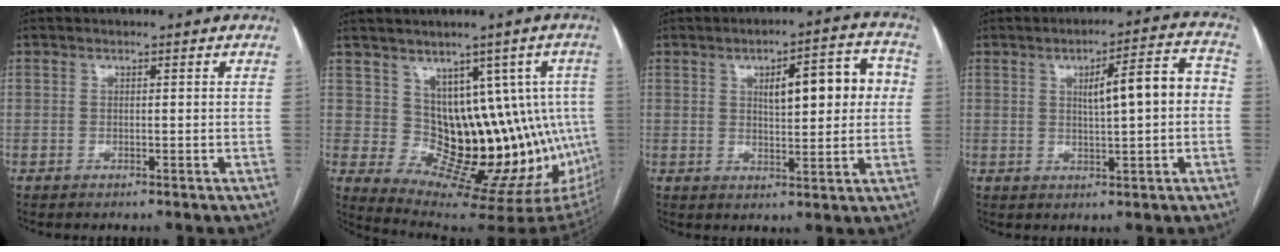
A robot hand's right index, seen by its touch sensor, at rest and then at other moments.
{"total": 15.4, "force": [1.9, 8.2, 12.9], "torque": [-0.141, 0.016, 0.053]}
{"total": 10.5, "force": [2.2, 3.1, 9.8], "torque": [-0.132, 0.029, 0.032]}
{"total": 8.7, "force": [0.7, 1.6, 8.5], "torque": [-0.120, 0.027, 0.011]}